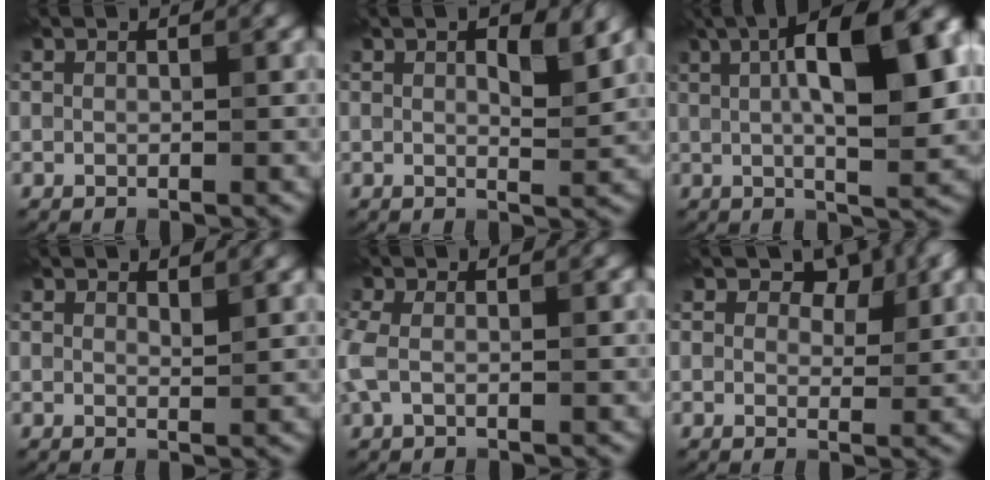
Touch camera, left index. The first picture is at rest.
{"total": 3.2, "force": [1.4, 1.0, 2.7], "torque": [-0.036, -0.003, 0.023]}
{"total": 13.2, "force": [3.1, 4.3, 12.1], "torque": [-0.163, 0.013, 0.045]}
{"total": 1.0, "force": [0.8, 0.2, 0.5], "torque": [-0.009, -0.002, 0.014]}
{"total": 2.3, "force": [-0.1, 1.3, 2.0], "torque": [-0.060, 0.002, -0.011]}
{"total": 3.7, "force": [2.1, 2.3, 2.1], "torque": [-0.028, -0.006, 0.020]}